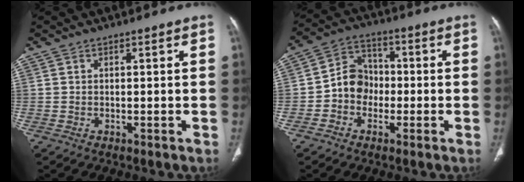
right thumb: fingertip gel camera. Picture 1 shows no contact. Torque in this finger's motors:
{"motor_torque": [0.06, -0.09, 0.75, -0.56, 0.16]}